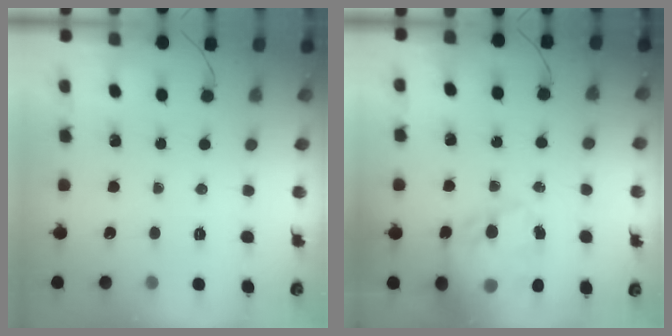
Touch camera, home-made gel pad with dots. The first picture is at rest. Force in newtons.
{"total": 19.0, "press": 18.5, "slide": 4.4}